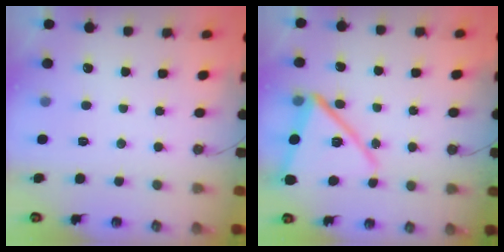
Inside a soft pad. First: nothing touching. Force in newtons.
{"total": 15.1, "press": 15.1, "slide": 1.3}